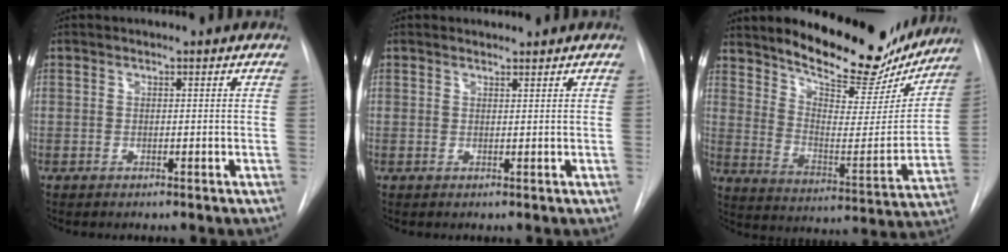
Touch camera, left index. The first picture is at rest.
{"total": 0.7, "force": [0.7, 0.2, -0.2], "torque": [-0.004, -0.002, 0.009]}
{"total": 20.1, "force": [17.4, 6.4, 7.8], "torque": [-0.108, -0.032, 0.243]}